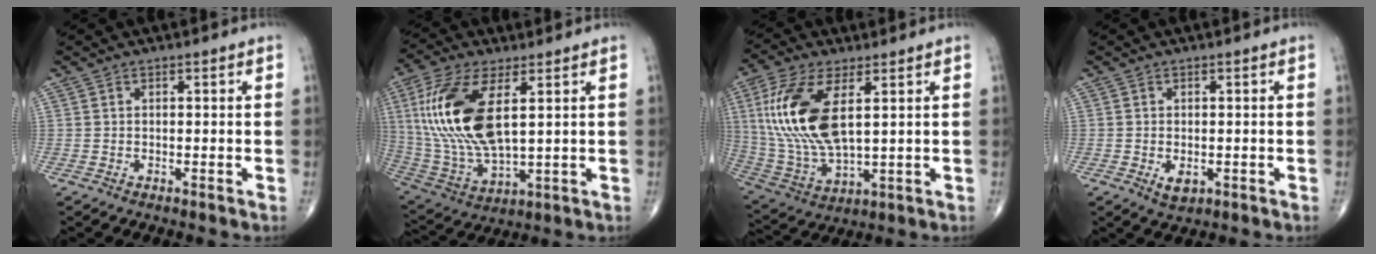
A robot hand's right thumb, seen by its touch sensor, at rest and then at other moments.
{"total": 19.7, "force": [4.5, 8.5, 17.1], "torque": [-0.375, -0.021, 0.093]}
{"total": 17.9, "force": [4.3, 7.9, 15.5], "torque": [-0.341, -0.017, 0.091]}
{"total": 2.6, "force": [-0.7, 1.6, 2.0], "torque": [-0.028, -0.003, -0.006]}